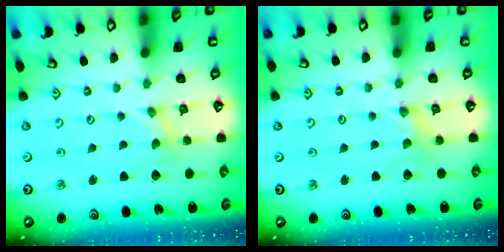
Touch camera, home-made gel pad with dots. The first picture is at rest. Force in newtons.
{"total": 0.0}